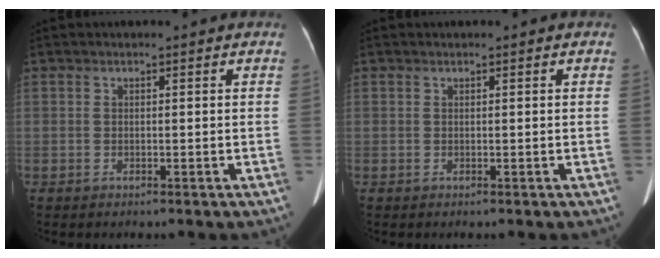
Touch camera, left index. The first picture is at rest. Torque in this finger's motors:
{"motor_torque": [0.17, -0.02, 0.00, 0.01]}